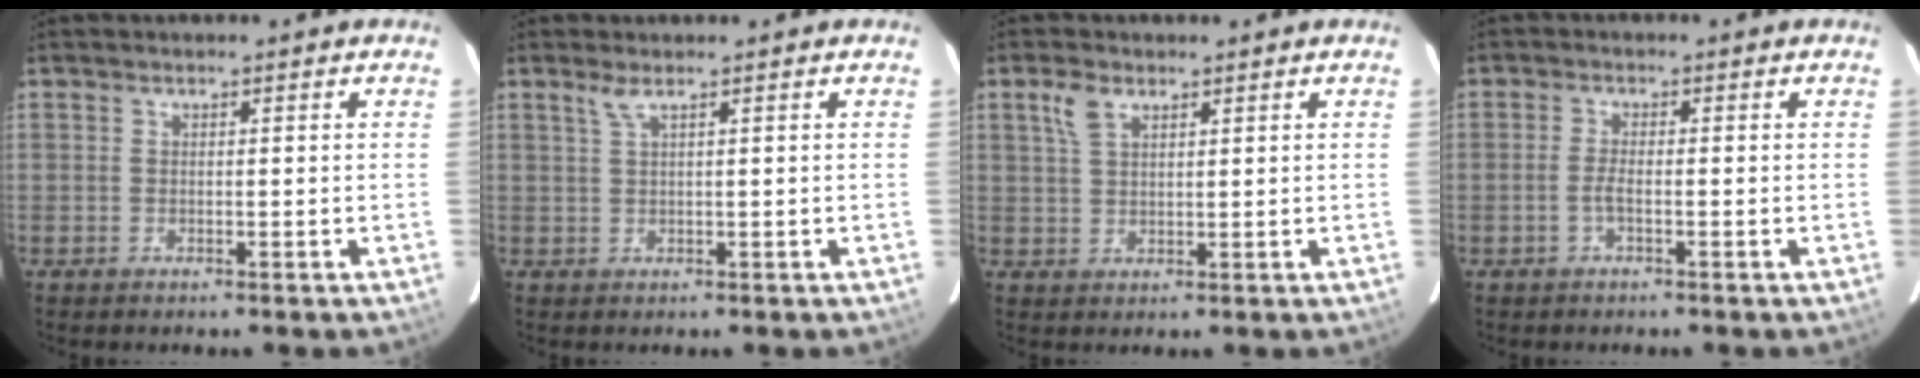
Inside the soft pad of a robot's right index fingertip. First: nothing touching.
{"total": 1.5, "force": [0.8, -0.3, 1.1], "torque": [-0.023, 0.002, 0.019]}
{"total": 3.9, "force": [2.2, 2.1, 2.4], "torque": [-0.050, 0.009, 0.045]}
{"total": 2.0, "force": [-0.8, 0.4, 1.7], "torque": [-0.040, 0.002, -0.019]}